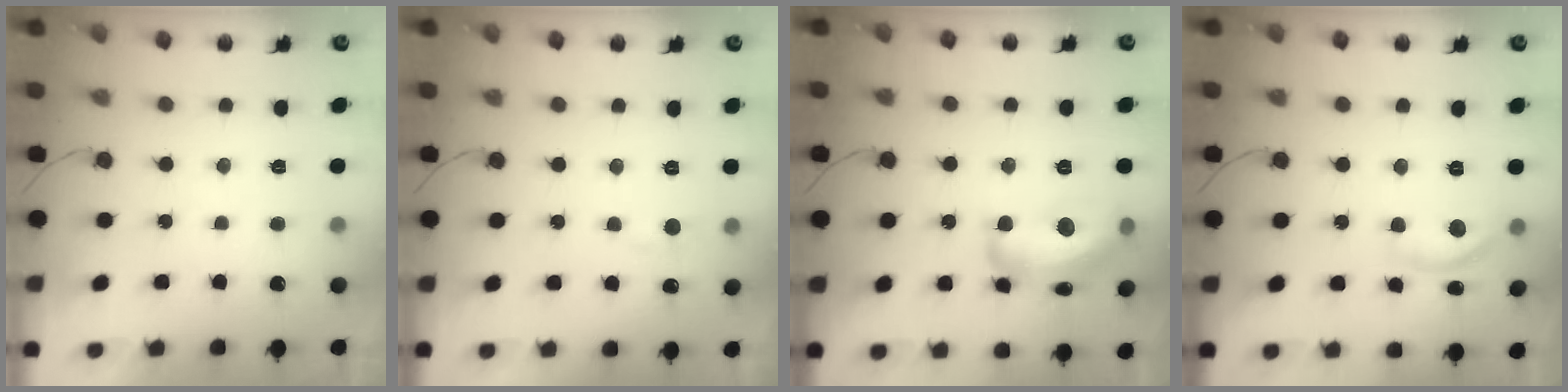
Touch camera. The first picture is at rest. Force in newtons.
{"total": 3.8, "press": 3.8, "slide": 0.5}
{"total": 16.7, "press": 16.7, "slide": 1.0}
{"total": 10.3, "press": 10.3, "slide": 0.4}